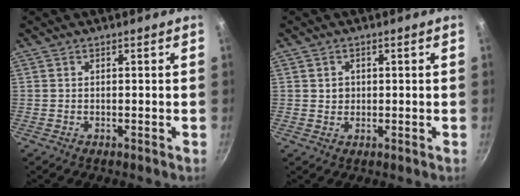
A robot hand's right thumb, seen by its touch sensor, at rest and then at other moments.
{"total": 1.9, "force": [0.3, 1.8, 0.6], "torque": [-0.001, 0.004, 0.005]}